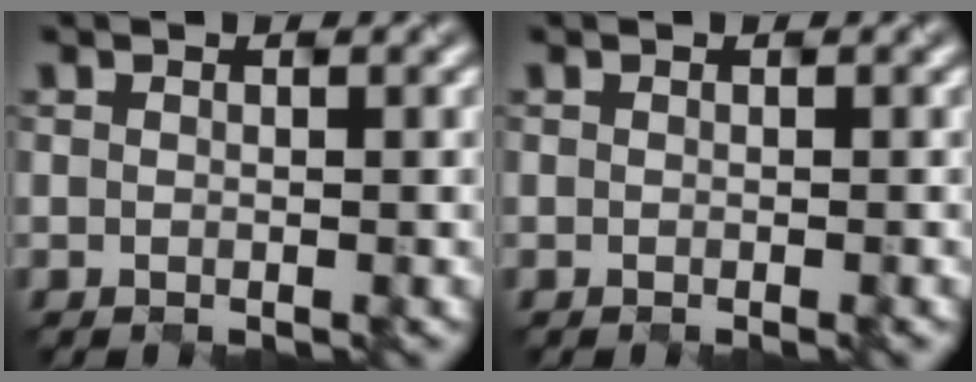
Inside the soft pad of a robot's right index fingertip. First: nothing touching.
{"total": 0.6, "force": [-0.2, 0.2, 0.5], "torque": [-0.004, 0.000, -0.005]}